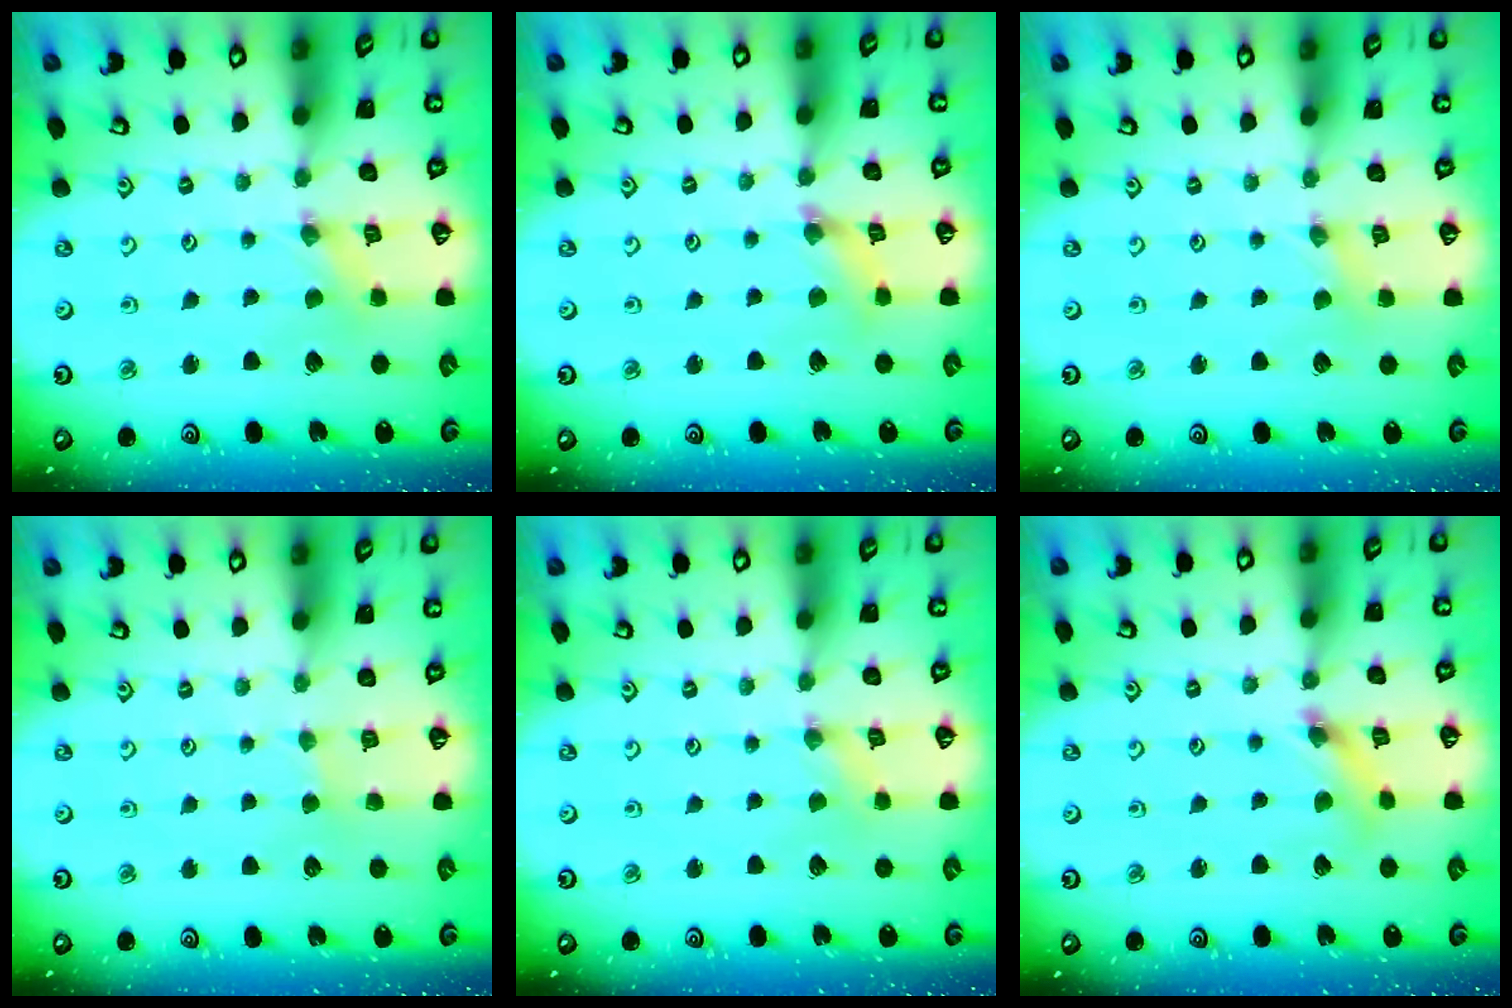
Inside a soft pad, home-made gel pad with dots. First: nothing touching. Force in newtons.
{"total": 3.1, "press": 3.1, "slide": 0.4}
{"total": 0.9, "press": 0.8, "slide": 0.2}
{"total": 2.0, "press": 2.0, "slide": 0.5}
{"total": 0.6, "press": 0.5, "slide": 0.1}
{"total": 4.8, "press": 4.8, "slide": 0.5}